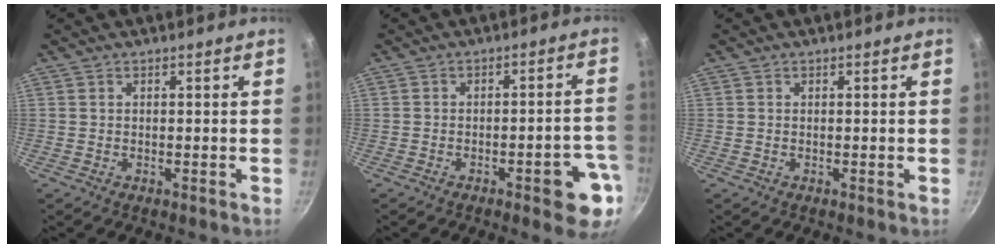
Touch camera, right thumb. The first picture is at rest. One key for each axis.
{"total": 9.2, "fx": -4.0, "fy": 2.9, "fz": 7.8, "tx": -0.065, "ty": 0.029, "tz": -0.044}
{"total": 0.0}